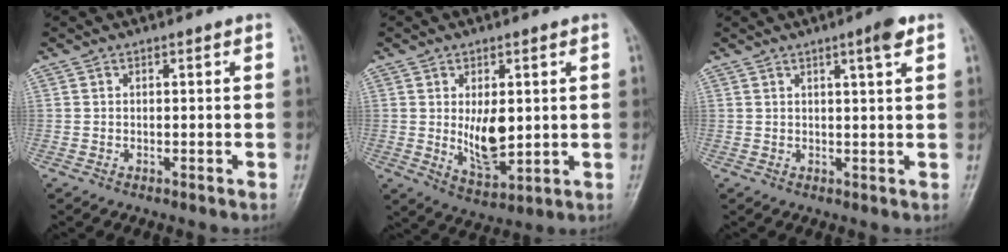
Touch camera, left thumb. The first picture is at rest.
{"total": 8.2, "force": [0.6, 4.3, 7.0], "torque": [-0.099, -0.022, 0.025]}
{"total": 3.9, "force": [2.2, 0.4, 3.1], "torque": [-0.044, -0.010, 0.032]}